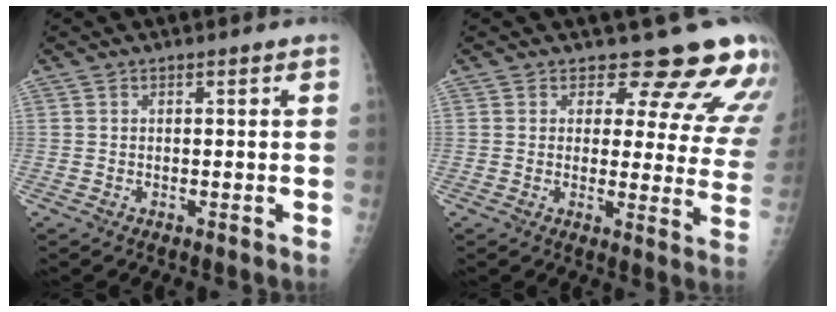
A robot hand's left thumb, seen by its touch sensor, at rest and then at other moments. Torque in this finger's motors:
{"motor_torque": [0.38, 0.48, -0.20, -0.26, 0.10]}